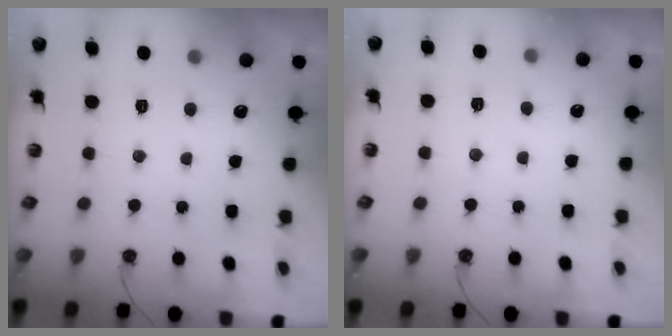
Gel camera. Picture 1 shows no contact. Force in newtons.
{"total": 3.9, "press": 3.9, "slide": 0.6}